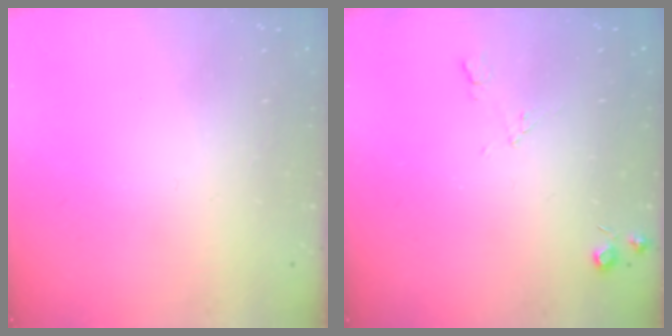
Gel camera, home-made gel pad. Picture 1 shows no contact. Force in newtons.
{"total": 5.6, "press": 5.6, "slide": 0.9}